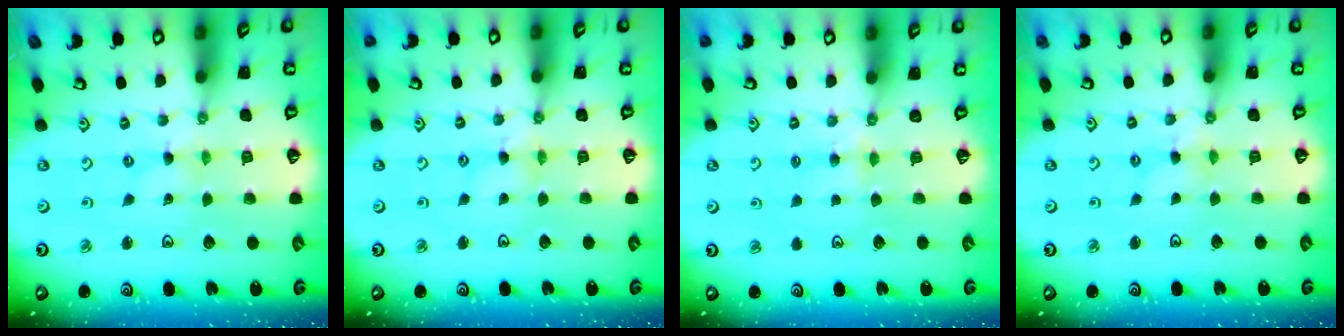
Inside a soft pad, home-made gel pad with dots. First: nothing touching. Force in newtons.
{"total": 2.4, "press": 2.3, "slide": 0.4}
{"total": 3.9, "press": 3.9, "slide": 0.6}
{"total": 1.9, "press": 1.9, "slide": 0.3}